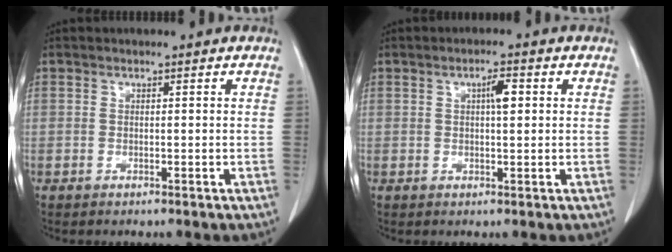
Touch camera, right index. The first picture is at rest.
{"total": 2.7, "force": [0.7, 0.6, 2.6], "torque": [-0.045, 0.004, 0.011]}